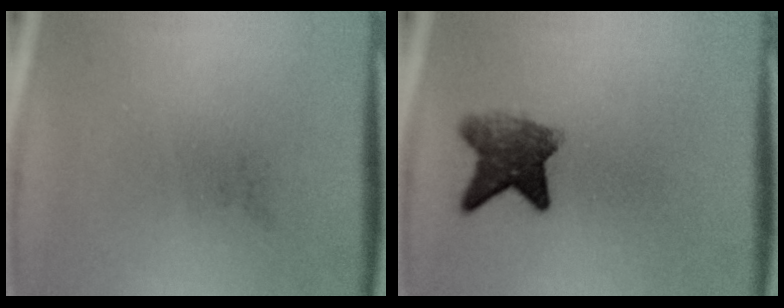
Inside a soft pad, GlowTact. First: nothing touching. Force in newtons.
{"total": 6.2}